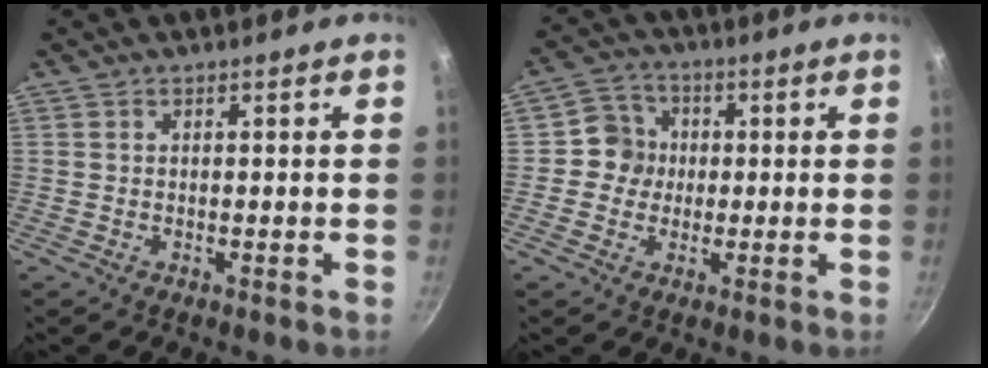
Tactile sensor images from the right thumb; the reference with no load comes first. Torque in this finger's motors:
{"motor_torque": [0.06, -0.15, 0.46, -0.25, 0.01]}